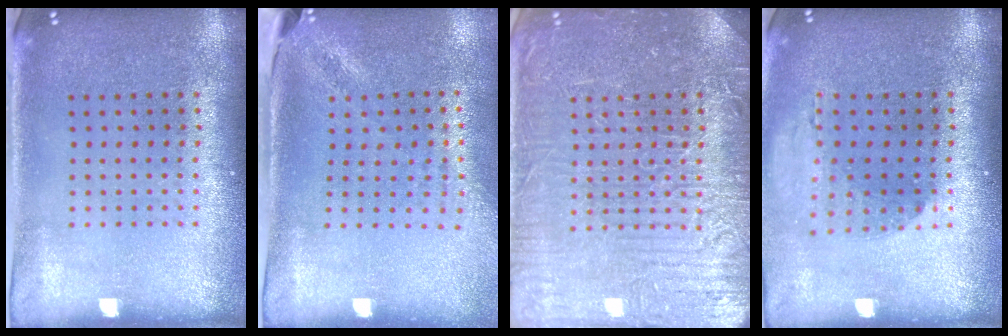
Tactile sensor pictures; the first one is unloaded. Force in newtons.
{"total": 1.9, "press": 1.5, "slide": 1.2}
{"total": 7.3, "press": 7.3, "slide": 1.0}
{"total": 1.2, "press": 1.2, "slide": 0.2}